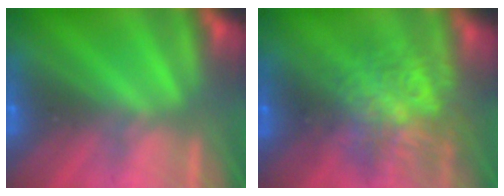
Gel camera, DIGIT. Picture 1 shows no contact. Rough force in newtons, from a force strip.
{"total": 9.3}